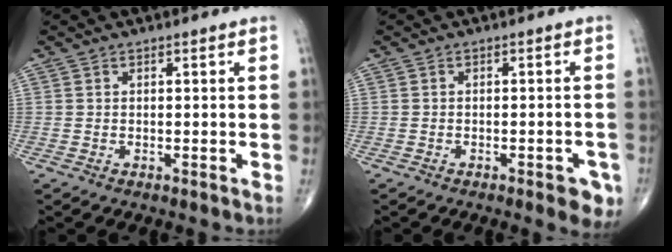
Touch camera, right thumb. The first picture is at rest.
{"total": 4.5, "force": [-2.3, 1.7, 3.5], "torque": [-0.029, 0.007, -0.025]}